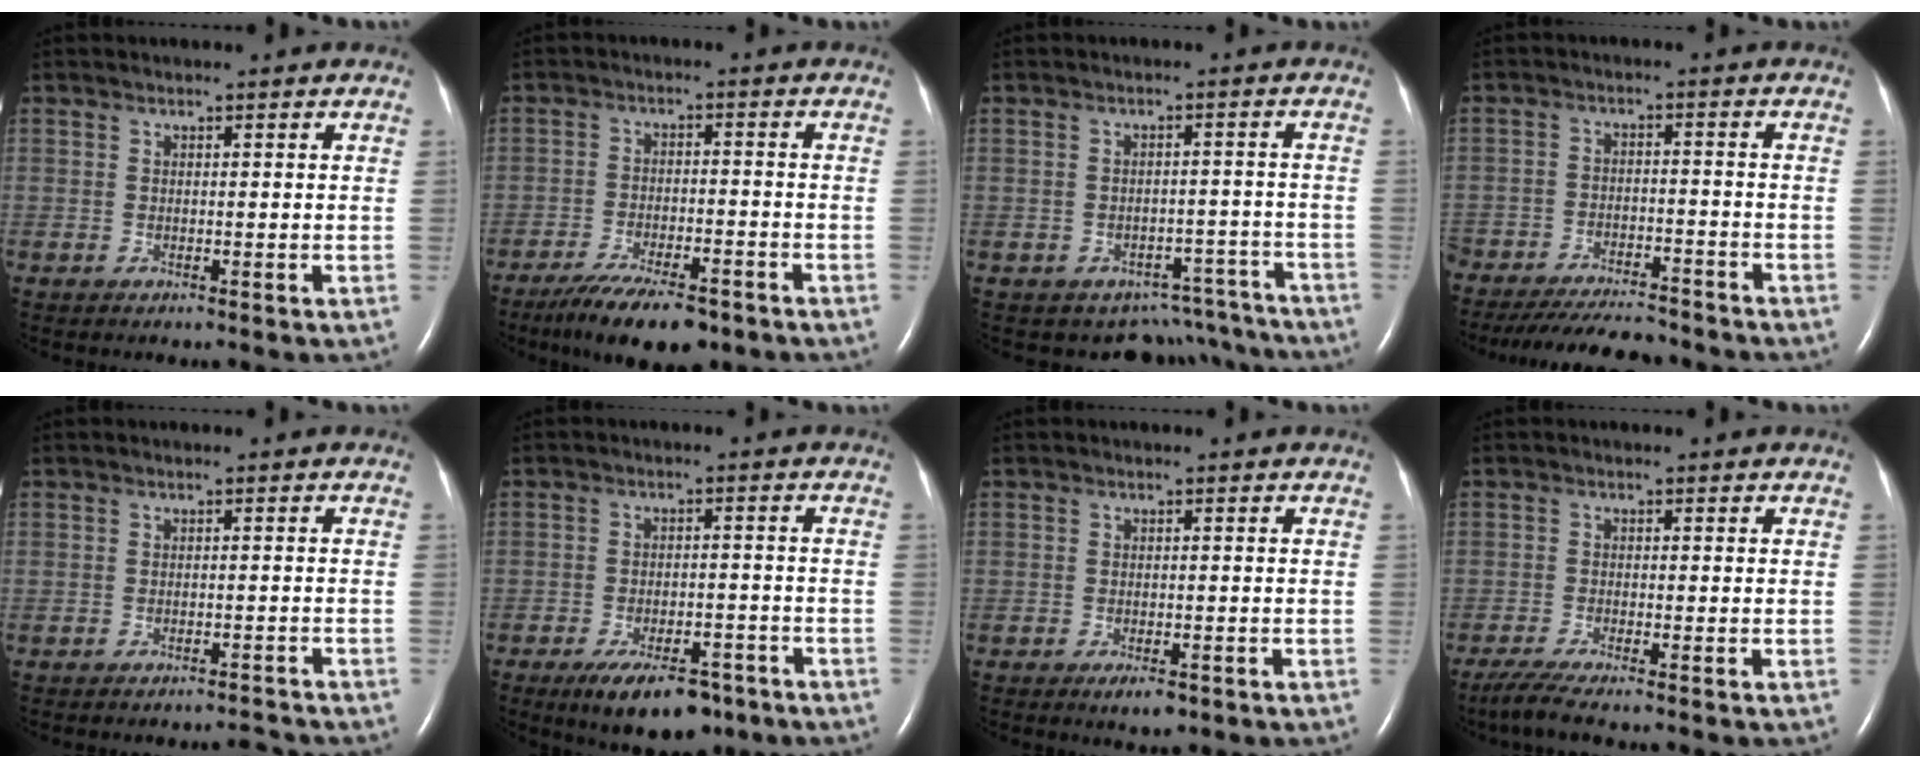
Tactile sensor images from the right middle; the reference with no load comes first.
{"total": 11.2, "force": [-8.4, 2.9, 6.7], "torque": [-0.112, -0.020, -0.134]}
{"total": 10.5, "force": [-9.4, 4.6, 0.4], "torque": [0.011, 0.036, -0.100]}
{"total": 14.7, "force": [-13.3, 3.1, 5.6], "torque": [-0.110, -0.019, -0.191]}
{"total": 2.4, "force": [-2.3, -0.4, 0.1], "torque": [-0.002, -0.004, -0.028]}
{"total": 9.9, "force": [-7.0, 4.0, 5.8], "torque": [-0.090, -0.005, -0.105]}
{"total": 2.4, "force": [-1.5, 0.9, 1.8], "torque": [-0.032, -0.004, -0.018]}
{"total": 4.1, "force": [-3.3, -0.3, 2.5], "torque": [-0.057, -0.015, -0.064]}